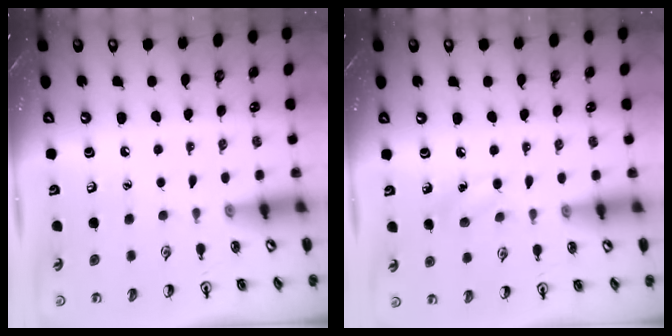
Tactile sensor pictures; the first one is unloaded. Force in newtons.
{"total": 7.1, "press": 6.9, "slide": 1.7}